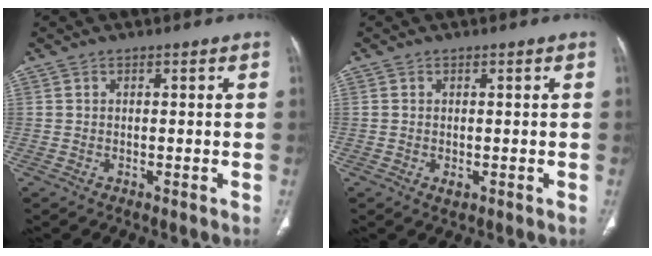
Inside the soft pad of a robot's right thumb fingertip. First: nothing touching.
{"total": 1.1, "force": [-0.3, 0.7, 0.8], "torque": [-0.011, -0.004, -0.002]}